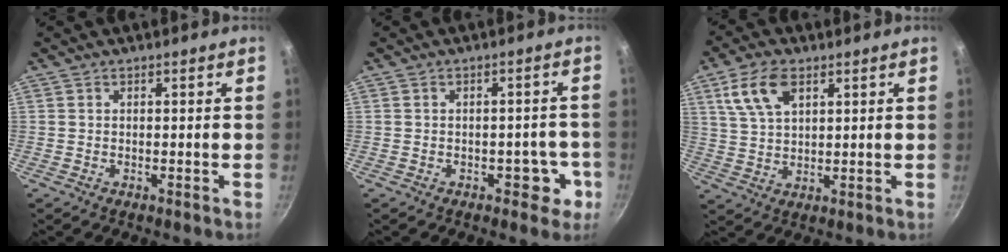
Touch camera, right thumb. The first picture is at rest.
{"total": 4.8, "force": [-2.0, 3.2, 2.9], "torque": [-0.004, 0.024, -0.019]}
{"total": 9.1, "force": [4.2, 5.0, 6.3], "torque": [-0.114, -0.003, 0.083]}